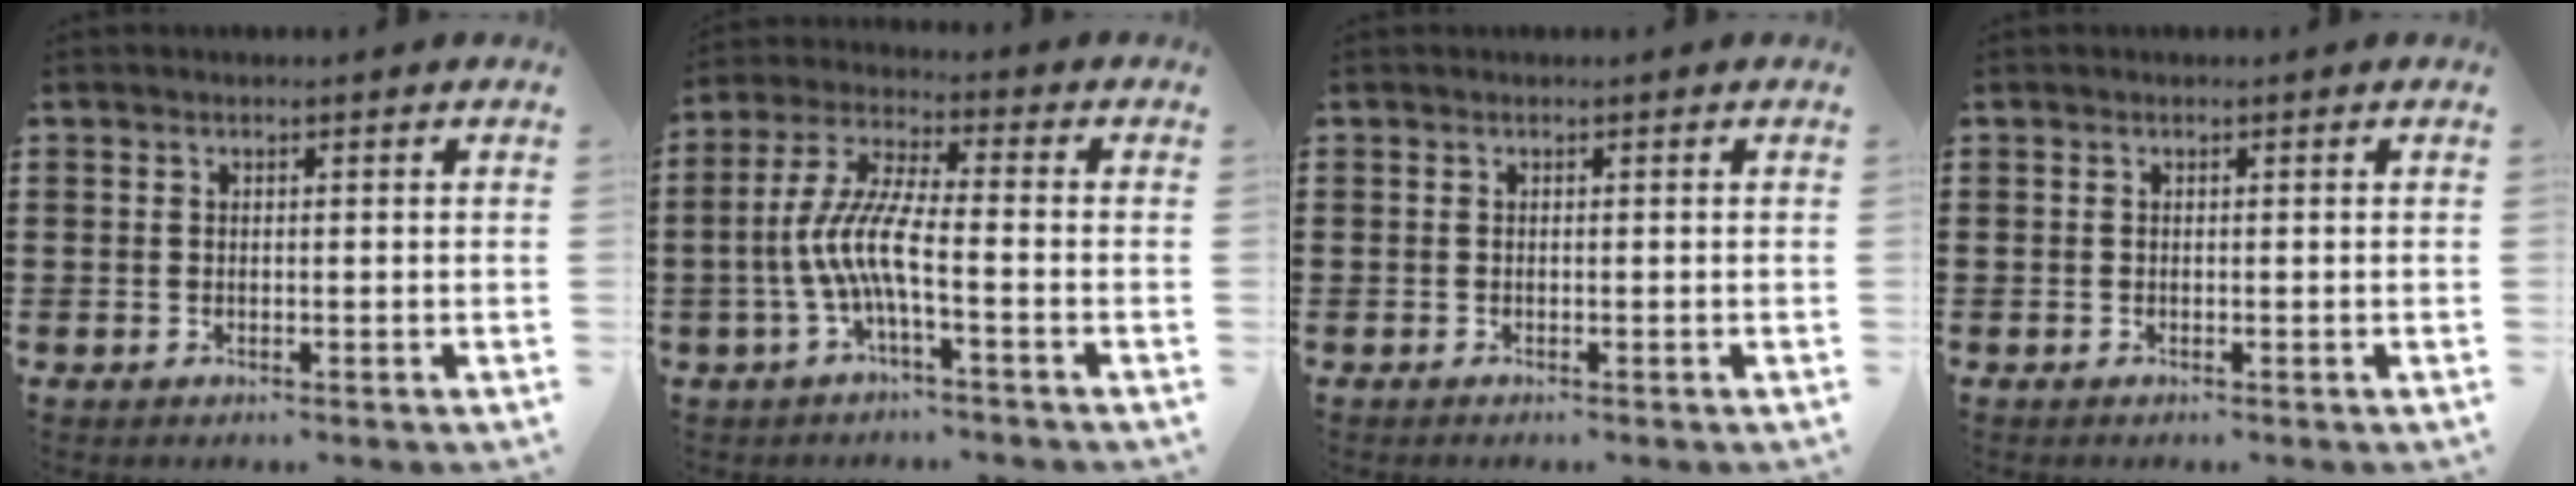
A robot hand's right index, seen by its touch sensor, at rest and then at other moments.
{"total": 8.1, "force": [-2.8, 1.3, 7.5], "torque": [-0.177, -0.015, -0.061]}
{"total": 0.0}
{"total": 0.0}